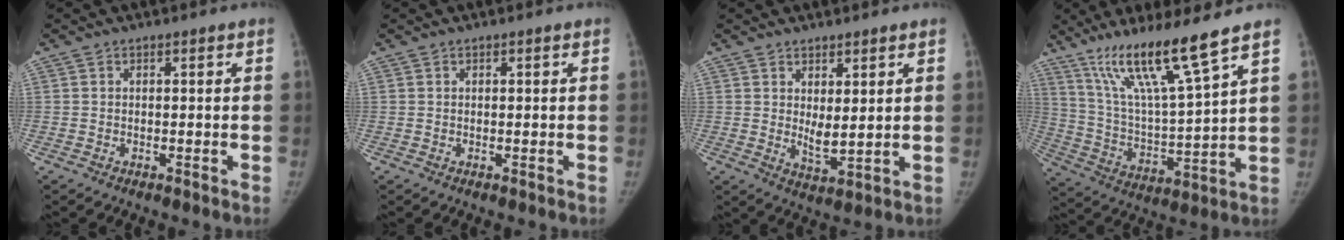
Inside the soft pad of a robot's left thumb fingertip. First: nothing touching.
{"total": 0.0}
{"total": 4.7, "force": [1.4, 1.8, 4.2], "torque": [-0.064, -0.023, 0.032]}
{"total": 16.1, "force": [11.0, 0.4, 11.7], "torque": [-0.205, -0.060, 0.210]}